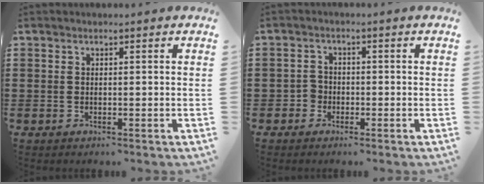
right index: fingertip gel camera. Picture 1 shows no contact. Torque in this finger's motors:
{"motor_torque": [0.30, 0.12, 0.09, 0.00]}